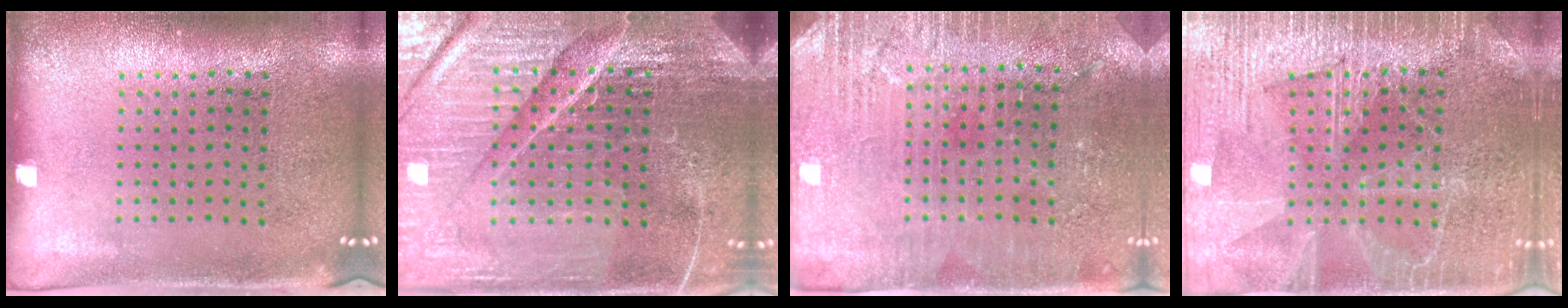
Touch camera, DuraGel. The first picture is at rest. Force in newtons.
{"total": 6.2, "press": 5.6, "slide": 2.8}
{"total": 3.0, "press": 2.9, "slide": 0.5}
{"total": 3.6, "press": 3.5, "slide": 0.6}